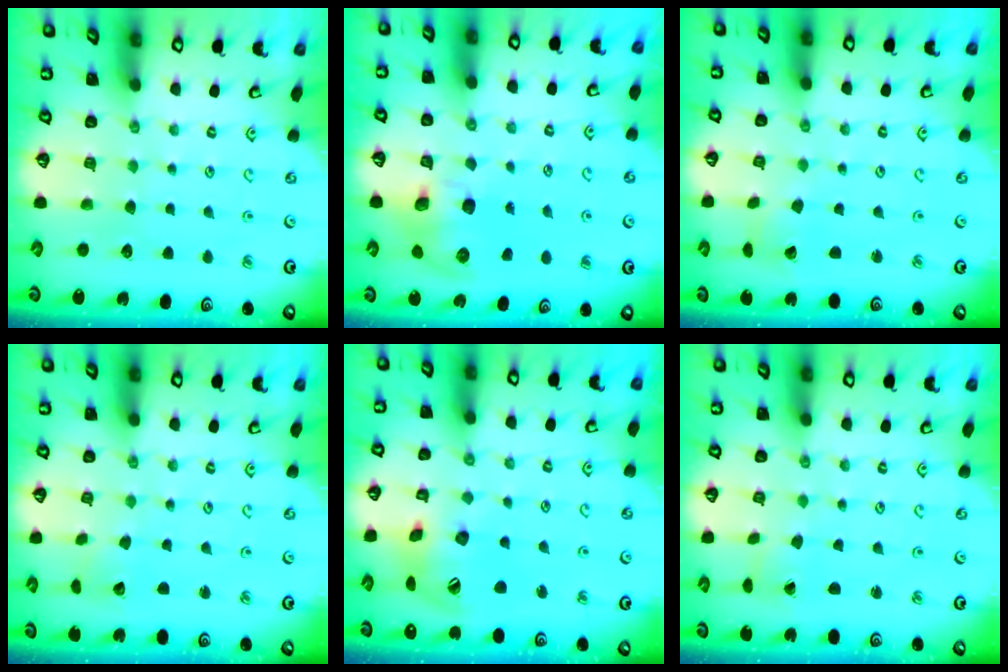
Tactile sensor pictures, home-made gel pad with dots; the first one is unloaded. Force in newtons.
{"total": 9.5, "press": 9.4, "slide": 1.7}
{"total": 3.5, "press": 3.5, "slide": 0.4}
{"total": 2.0, "press": 2.0, "slide": 0.2}
{"total": 16.4, "press": 16.3, "slide": 2.2}
{"total": 0.0}